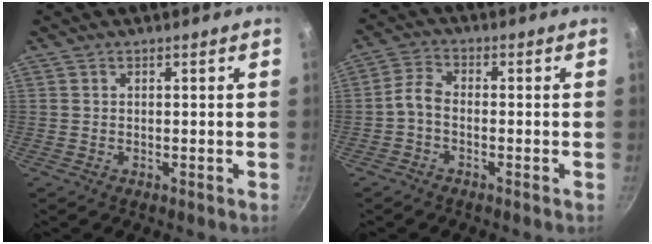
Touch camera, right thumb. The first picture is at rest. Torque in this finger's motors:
{"motor_torque": [0.55, 0.24, 0.37, -0.70, 0.13]}